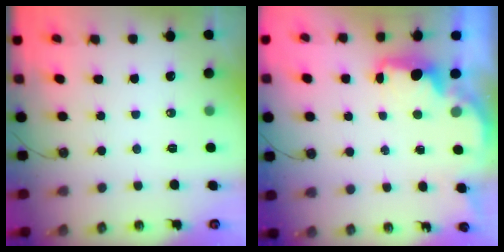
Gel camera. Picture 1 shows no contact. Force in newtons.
{"total": 2.2, "press": 2.1, "slide": 0.6}